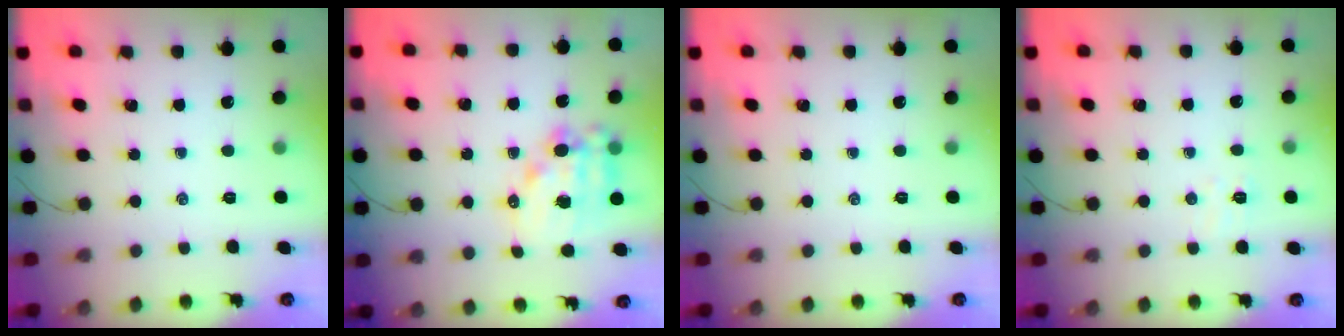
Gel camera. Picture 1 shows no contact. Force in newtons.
{"total": 13.4, "press": 13.0, "slide": 3.3}
{"total": 0.0}
{"total": 4.5, "press": 4.3, "slide": 1.2}